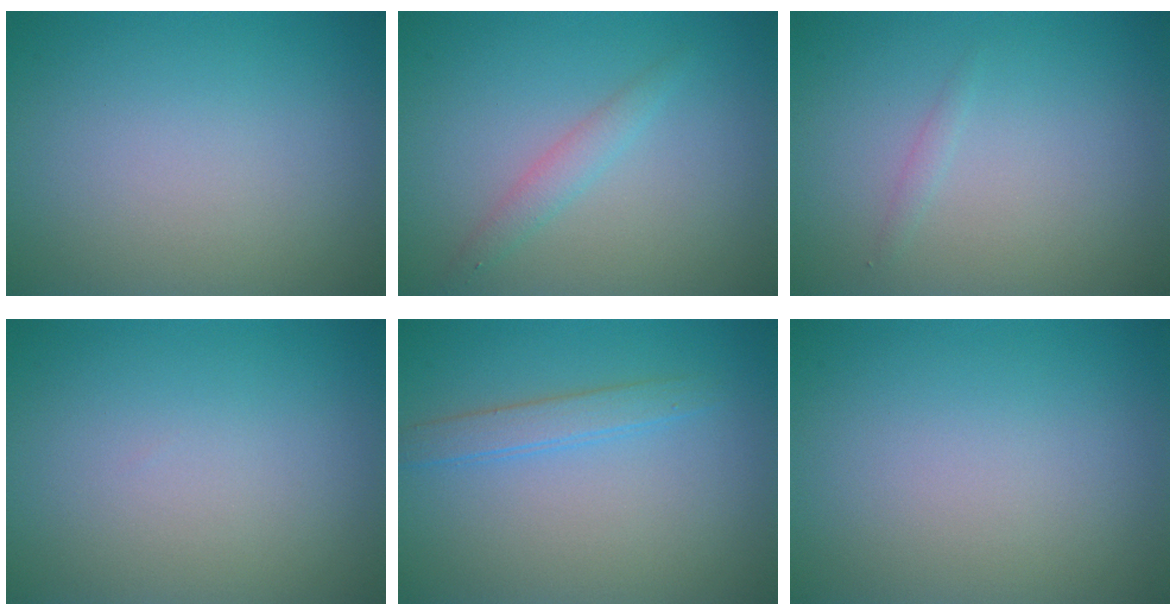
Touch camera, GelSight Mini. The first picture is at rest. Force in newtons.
{"total": 1.6, "press": 1.6, "slide": 0.0}
{"total": 0.6, "press": 0.6, "slide": 0.0}
{"total": 0.0}
{"total": 1.9, "press": 1.9, "slide": 0.1}
{"total": 0.0}